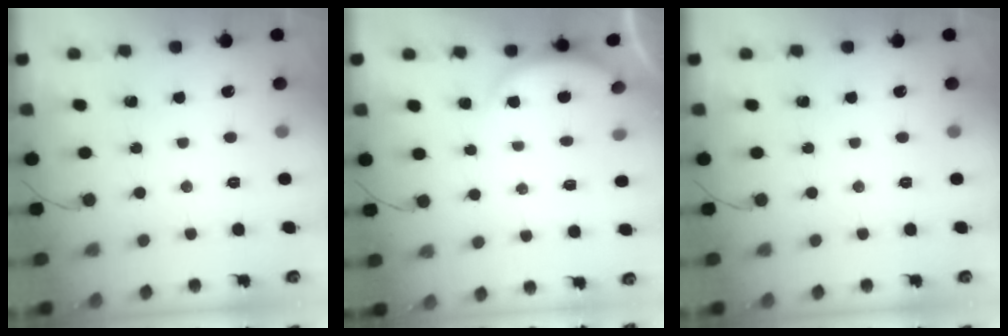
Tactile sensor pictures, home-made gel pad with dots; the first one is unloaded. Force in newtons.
{"total": 1.9, "press": 1.9, "slide": 0.5}
{"total": 0.0}